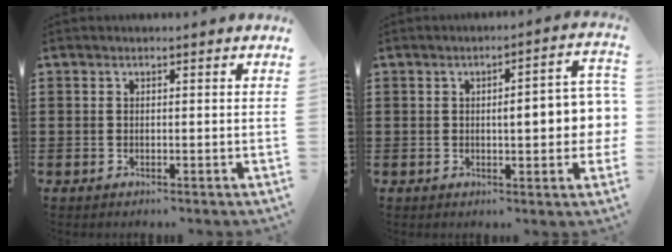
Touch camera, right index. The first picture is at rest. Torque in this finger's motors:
{"motor_torque": [0.94, -0.31, 0.74, 0.13]}